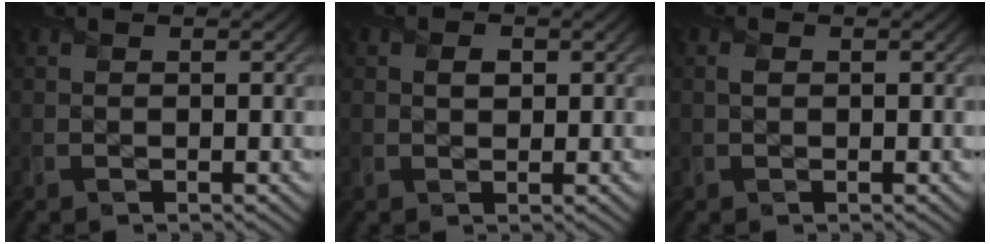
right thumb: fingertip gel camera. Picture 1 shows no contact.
{"total": 1.5, "force": [0.3, 1.1, 0.9], "torque": [-0.017, -0.002, 0.004]}
{"total": 0.7, "force": [0.1, 0.5, 0.4], "torque": [-0.011, 0.001, 0.000]}